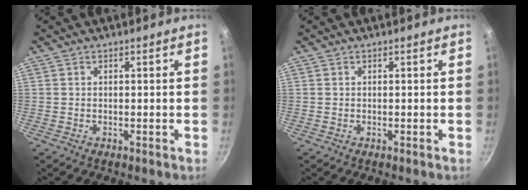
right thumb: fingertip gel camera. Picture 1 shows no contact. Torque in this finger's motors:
{"motor_torque": [-0.46, -0.45, 0.48, -0.01, 0.00]}